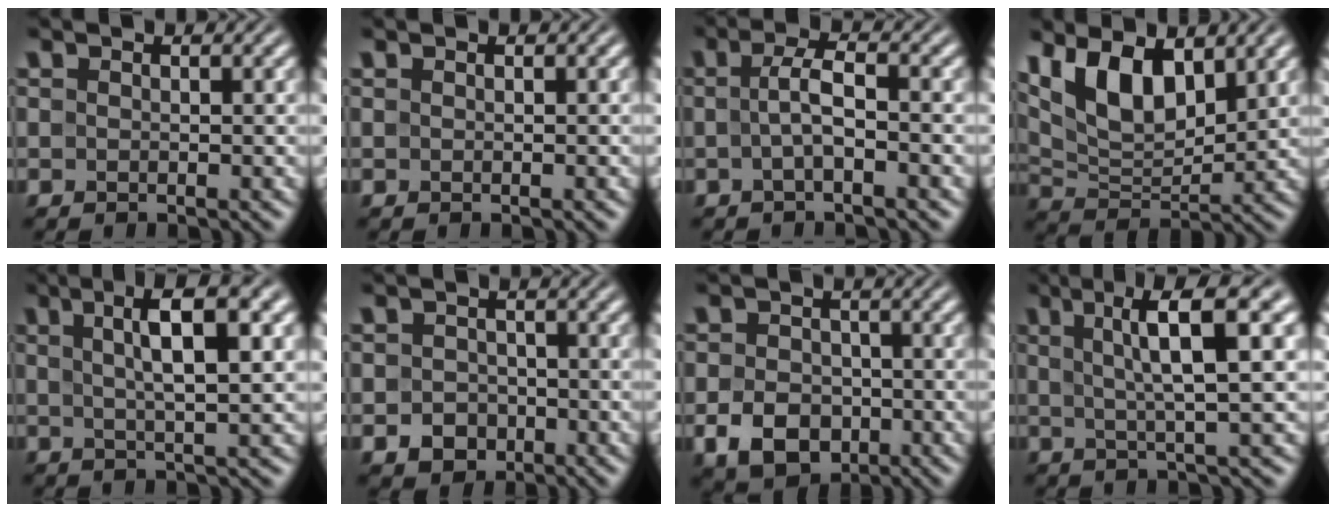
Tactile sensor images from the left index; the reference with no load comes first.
{"total": 0.0}
{"total": 2.5, "force": [-0.3, 0.6, 2.4], "torque": [-0.049, 0.004, -0.011]}
{"total": 8.0, "force": [3.9, 3.9, 5.8], "torque": [-0.111, -0.003, 0.074]}
{"total": 6.7, "force": [2.2, 1.6, 6.1], "torque": [-0.089, 0.013, 0.032]}
{"total": 2.6, "force": [-1.1, 2.1, 1.0], "torque": [-0.011, -0.002, -0.018]}
{"total": 5.2, "force": [-2.0, 3.9, 2.9], "torque": [-0.053, -0.006, -0.041]}
{"total": 7.6, "force": [2.5, 1.5, 7.1], "torque": [-0.100, 0.015, 0.036]}